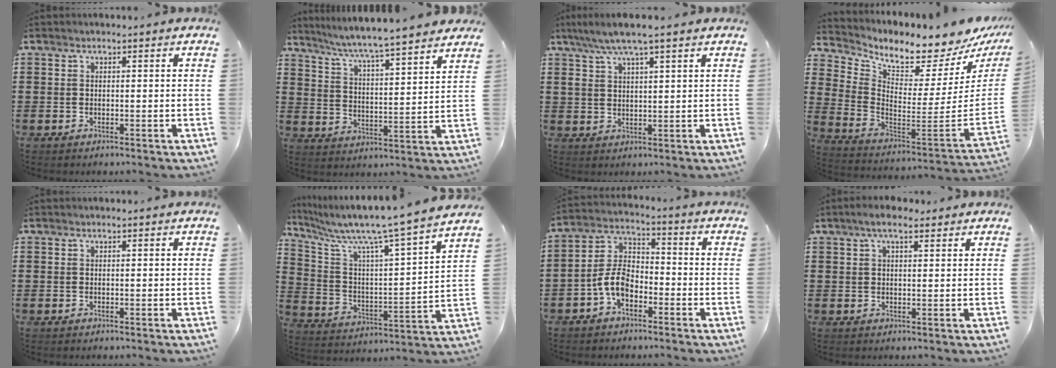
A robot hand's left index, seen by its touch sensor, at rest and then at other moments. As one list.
[{"total": 5.6, "force": [5.2, -0.7, 2.0], "torque": [-0.063, -0.041, 0.083]}, {"total": 5.4, "force": [3.8, 0.7, 3.7], "torque": [-0.079, -0.005, 0.068]}, {"total": 6.1, "force": [5.5, 1.1, 2.2], "torque": [-0.071, -0.072, 0.090]}, {"total": 0.0}, {"total": 8.6, "force": [7.3, -0.4, 4.4], "torque": [-0.119, -0.065, 0.112]}, {"total": 6.9, "force": [-3.6, 3.7, 4.5], "torque": [-0.114, 0.006, -0.077]}, {"total": 3.8, "force": [2.5, 1.1, 2.7], "torque": [-0.056, 0.007, 0.044]}]